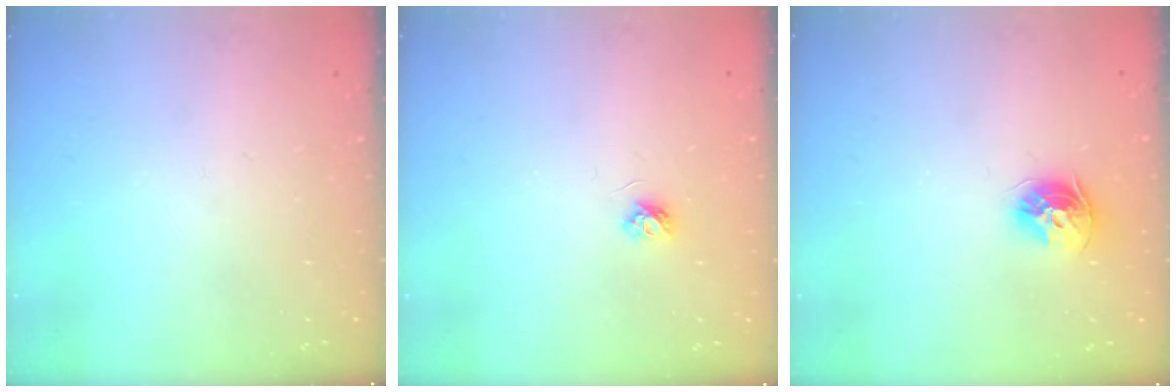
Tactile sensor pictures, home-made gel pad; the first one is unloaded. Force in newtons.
{"total": 3.7, "press": 3.7, "slide": 0.4}
{"total": 9.5, "press": 9.4, "slide": 0.9}